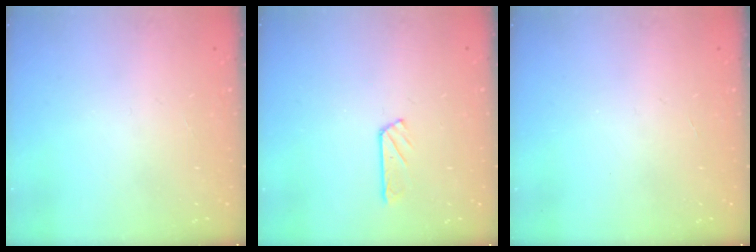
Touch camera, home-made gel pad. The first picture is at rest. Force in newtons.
{"total": 2.9, "press": 2.9, "slide": 0.3}
{"total": 0.0}